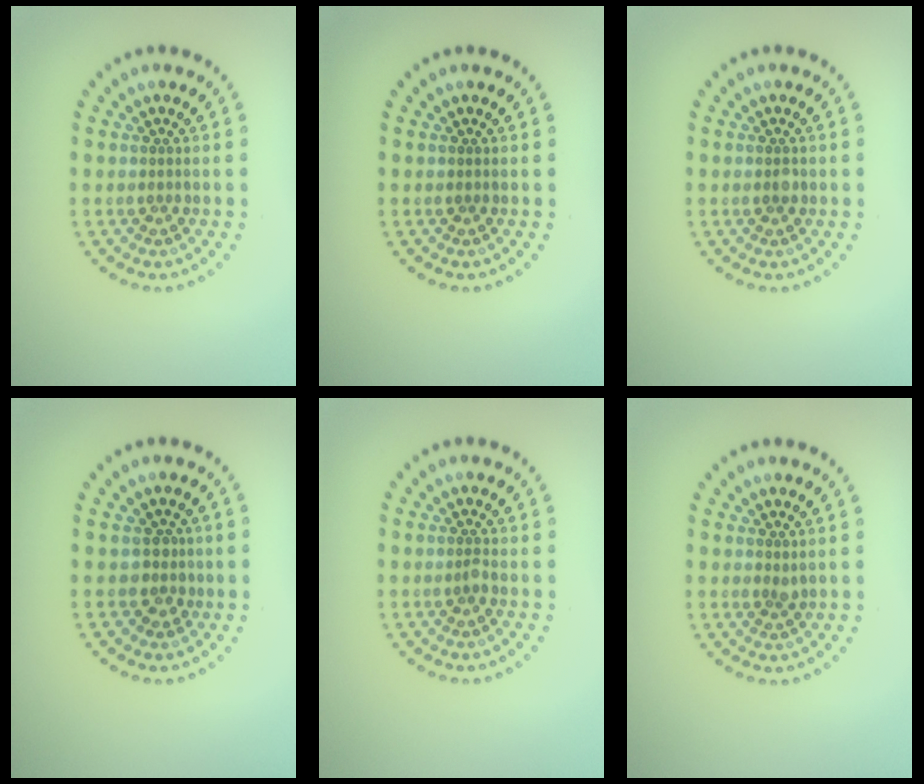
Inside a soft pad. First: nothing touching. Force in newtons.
{"total": 0.0}
{"total": 1.0, "press": 1.0, "slide": 0.2}
{"total": 1.5, "press": 1.2, "slide": 0.9}
{"total": 0.8, "press": 0.5, "slide": 0.6}
{"total": 0.7, "press": 0.6, "slide": 0.3}